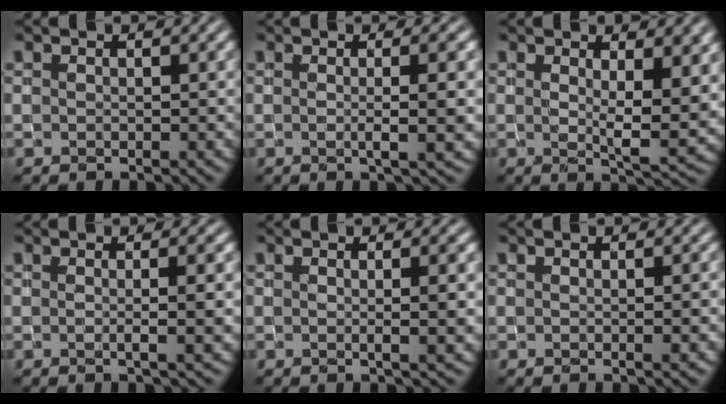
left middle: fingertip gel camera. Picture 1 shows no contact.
{"total": 4.6, "force": [0.1, 1.3, 4.4], "torque": [-0.046, 0.010, -0.008]}
{"total": 6.4, "force": [2.0, 2.1, 5.7], "torque": [-0.078, -0.014, 0.037]}
{"total": 3.7, "force": [0.1, 1.2, 3.5], "torque": [-0.031, 0.008, -0.010]}
{"total": 4.1, "force": [0.4, 1.4, 3.8], "torque": [-0.031, 0.012, -0.006]}
{"total": 1.7, "force": [-0.1, 0.5, 1.6], "torque": [-0.017, 0.004, 0.000]}